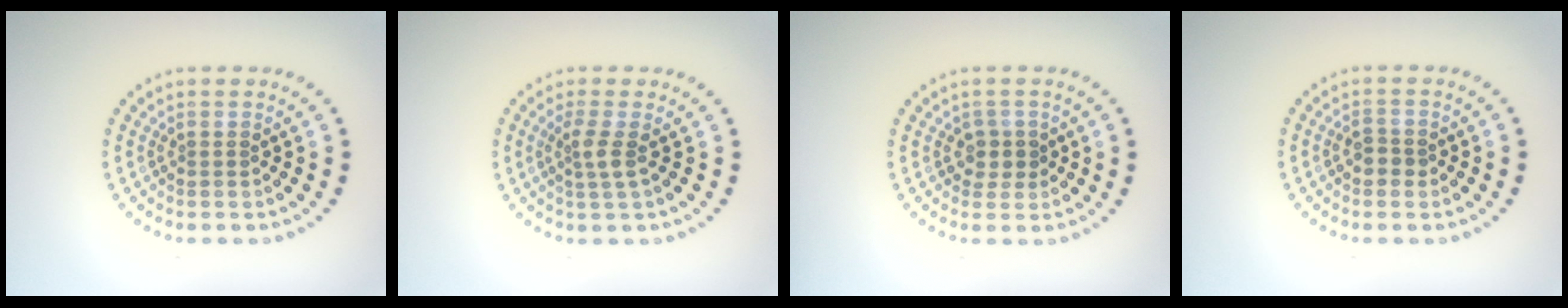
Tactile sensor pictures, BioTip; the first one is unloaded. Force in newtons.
{"total": 1.9, "press": 1.5, "slide": 1.1}
{"total": 1.9, "press": 1.6, "slide": 1.1}
{"total": 1.5, "press": 1.5, "slide": 0.3}